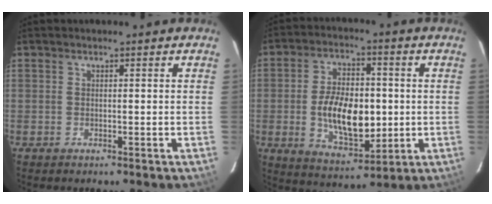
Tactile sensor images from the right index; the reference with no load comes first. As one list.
[{"total": 14.1, "force": [-1.1, 7.5, 11.9], "torque": [-0.221, 0.002, -0.007]}]